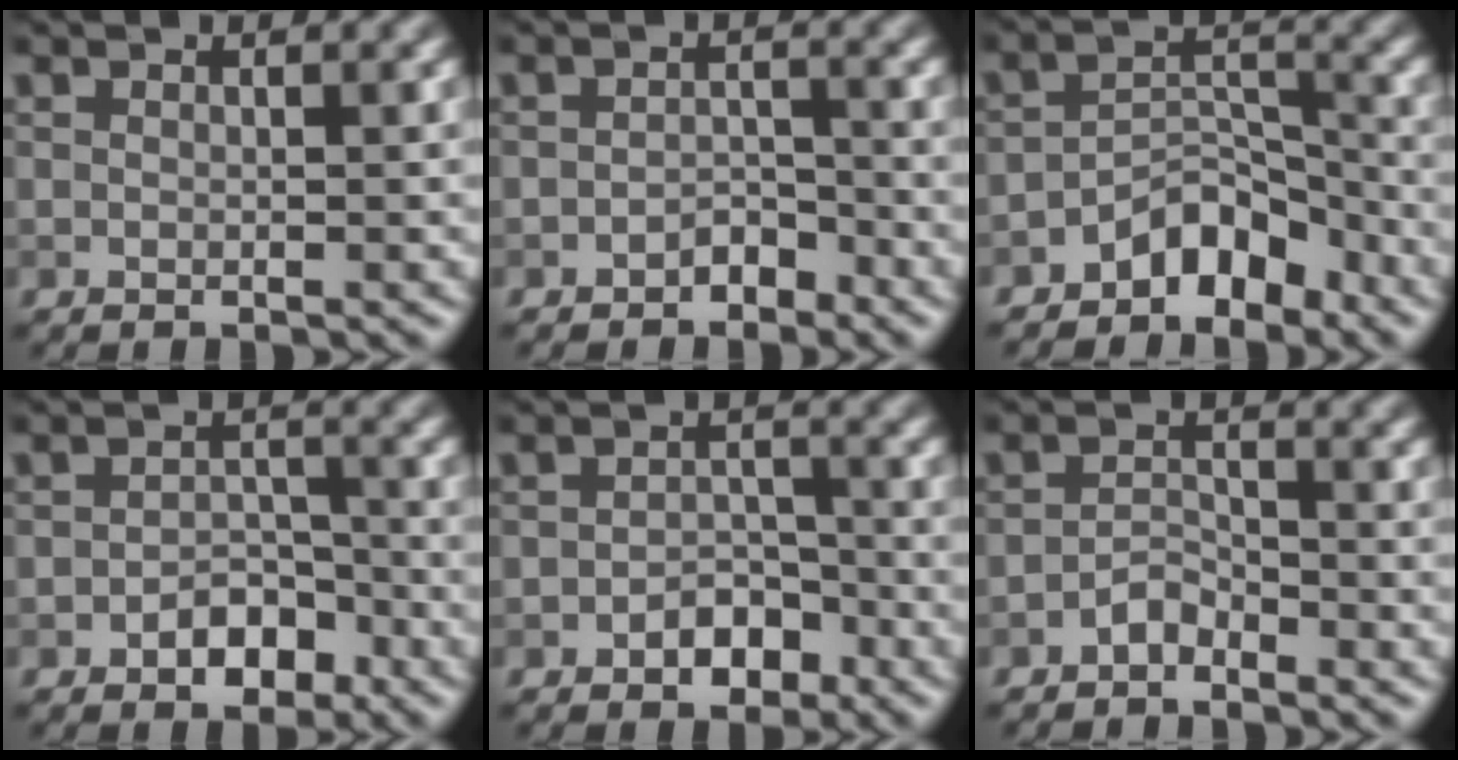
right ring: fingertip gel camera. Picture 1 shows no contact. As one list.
[{"total": 1.8, "force": [-1.4, 0.9, 0.6], "torque": [-0.006, 0.007, -0.024]}, {"total": 4.1, "force": [-3.2, 2.0, 1.8], "torque": [-0.016, 0.015, -0.059]}, {"total": 3.0, "force": [-1.7, 1.9, 1.6], "torque": [-0.016, 0.006, -0.027]}, {"total": 2.7, "force": [-1.6, 1.7, 1.3], "torque": [-0.013, 0.006, -0.025]}, {"total": 1.6, "force": [-1.3, 0.7, 0.6], "torque": [-0.009, 0.008, -0.027]}]